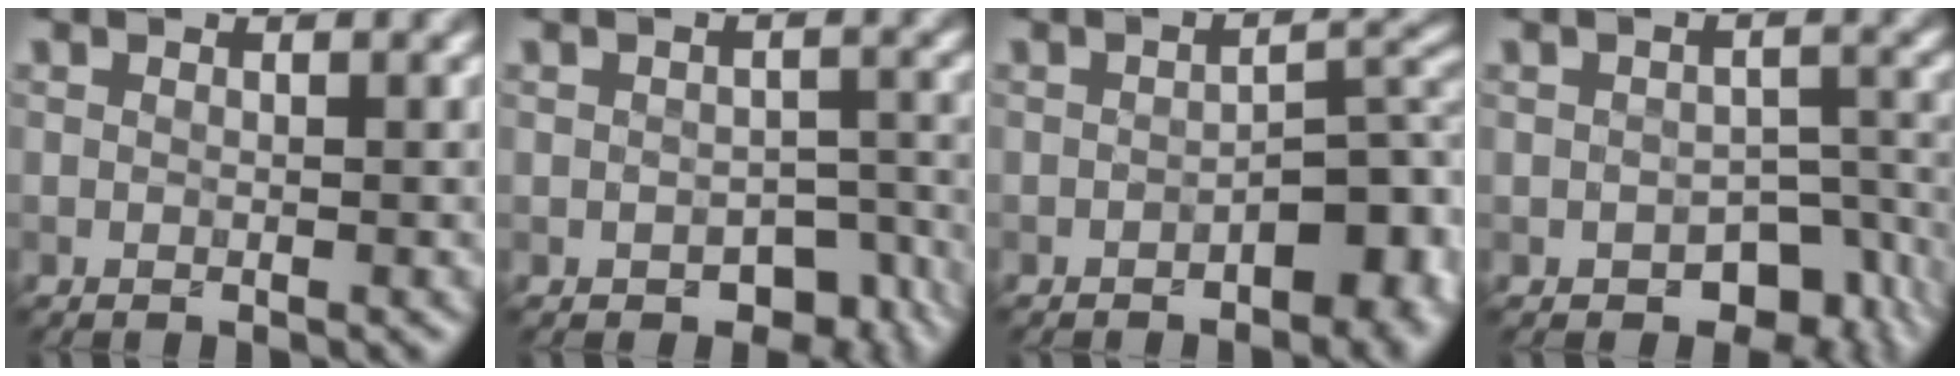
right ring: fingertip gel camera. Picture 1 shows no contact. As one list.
[{"total": 4.8, "force": [-2.7, 2.9, 2.7], "torque": [-0.022, -0.013, -0.031]}, {"total": 5.3, "force": [-2.1, 2.6, 4.1], "torque": [-0.044, 0.010, -0.034]}, {"total": 6.3, "force": [-3.3, 3.9, 3.7], "torque": [-0.033, -0.022, -0.037]}]